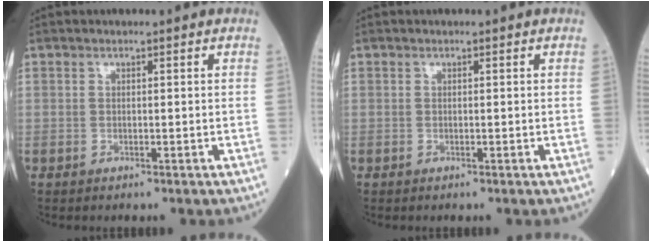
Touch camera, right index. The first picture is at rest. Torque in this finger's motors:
{"motor_torque": [0.01, 0.01, -0.03, 0.00]}